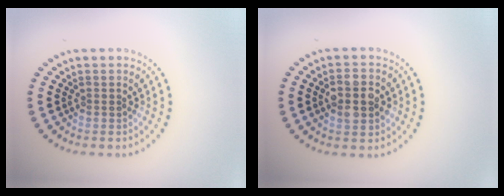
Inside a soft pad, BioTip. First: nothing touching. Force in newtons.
{"total": 4.0, "press": 4.0, "slide": 0.1}